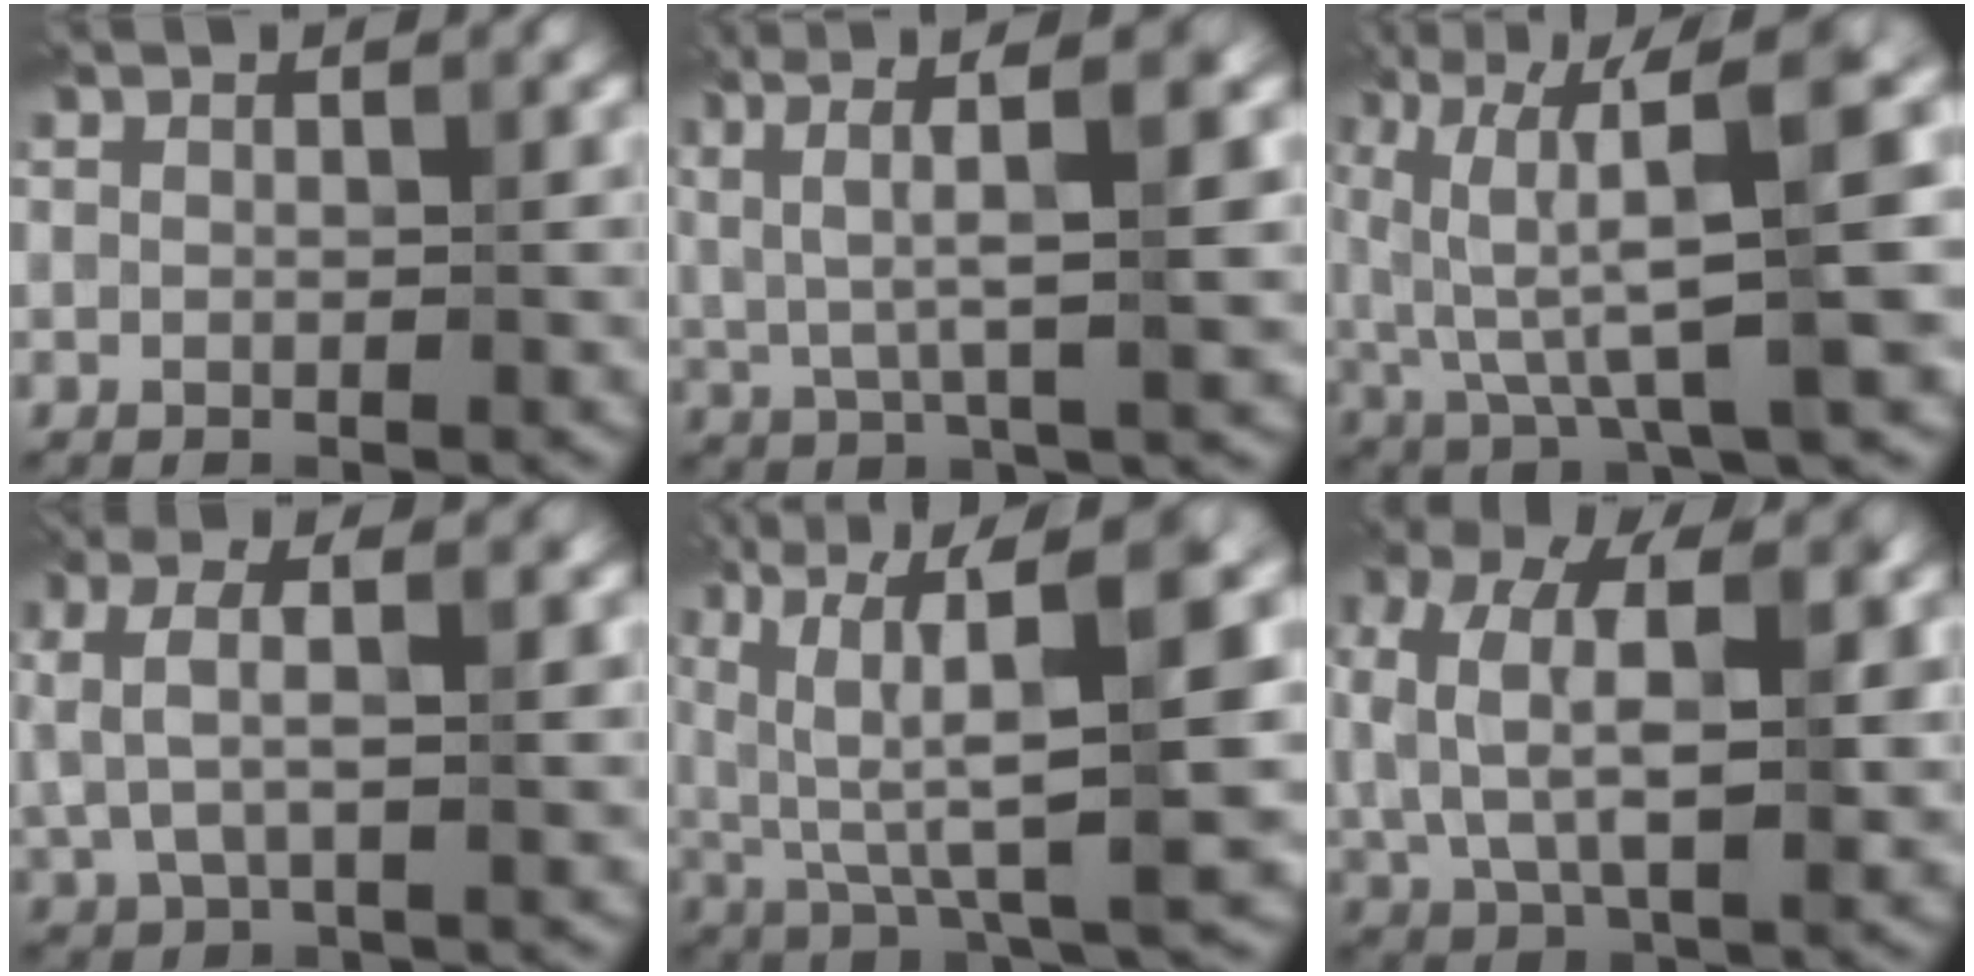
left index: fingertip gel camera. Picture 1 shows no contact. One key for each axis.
{"total": 7.8, "fx": 2.5, "fy": 1.7, "fz": 7.2, "tx": -0.124, "ty": 0.014, "tz": 0.044}
{"total": 11.5, "fx": 3.2, "fy": 2.2, "fz": 10.8, "tx": -0.175, "ty": 0.024, "tz": 0.064}
{"total": 4.7, "fx": 1.3, "fy": 1.8, "fz": 4.2, "tx": -0.088, "ty": 0.005, "tz": 0.022}
{"total": 12.7, "fx": 3.8, "fy": 3.3, "fz": 11.7, "tx": -0.201, "ty": 0.013, "tz": 0.076}
{"total": 9.5, "fx": 1.3, "fy": 5.1, "fz": 7.9, "tx": -0.160, "ty": 0.006, "tz": 0.020}